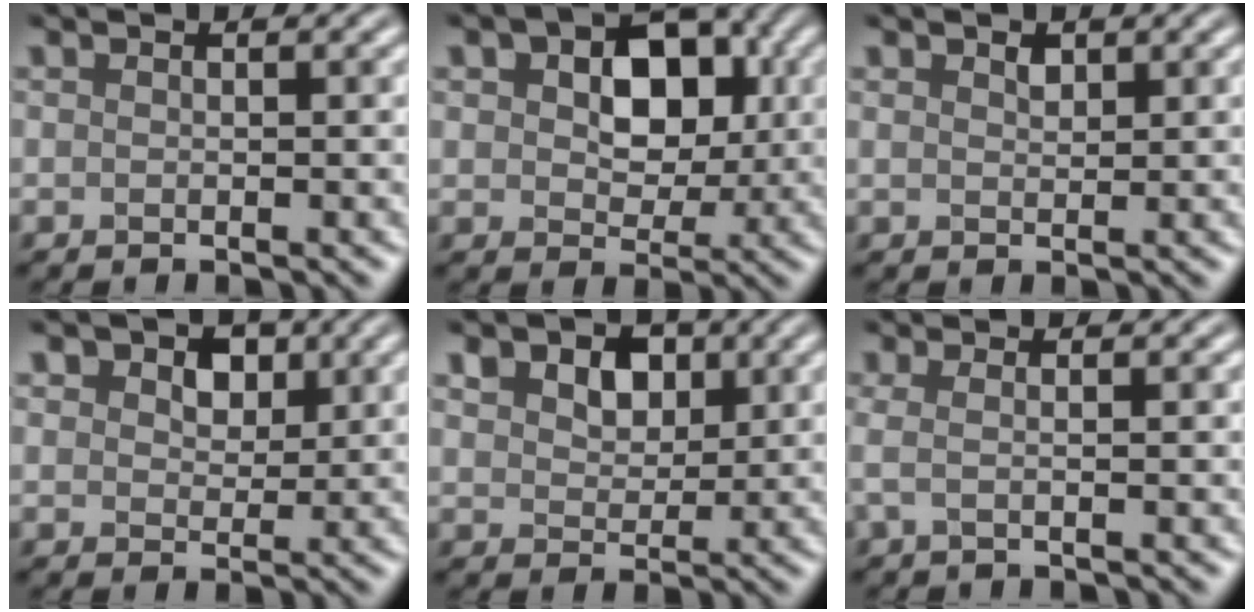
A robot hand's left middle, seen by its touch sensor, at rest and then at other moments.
{"total": 6.8, "force": [1.9, 4.5, 4.7], "torque": [-0.076, 0.020, 0.041]}
{"total": 1.2, "force": [0.5, -0.5, -0.9], "torque": [-0.005, 0.009, 0.028]}
{"total": 3.5, "force": [2.5, 2.1, 1.1], "torque": [-0.044, 0.023, 0.041]}
{"total": 3.8, "force": [2.6, 2.4, 1.3], "torque": [-0.048, 0.025, 0.048]}
{"total": 0.9, "force": [-0.1, 0.0, 0.9], "torque": [-0.026, 0.000, -0.002]}